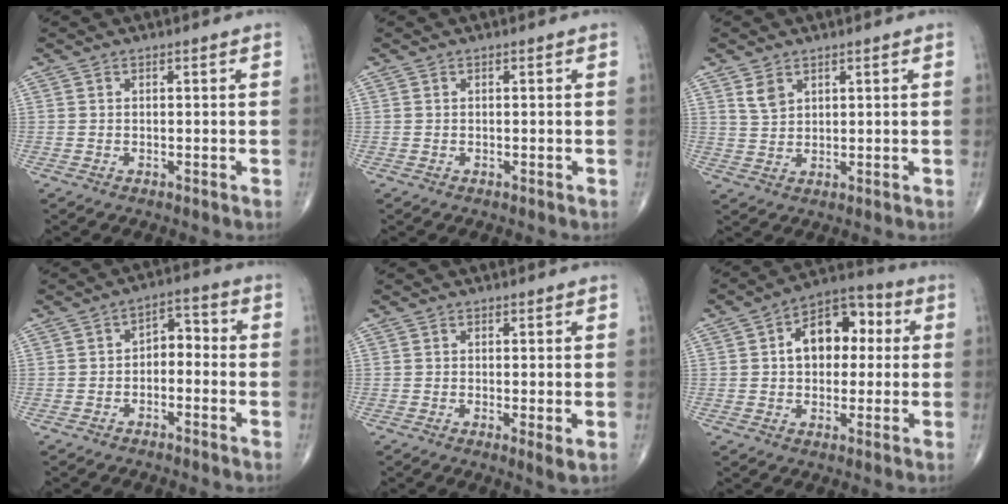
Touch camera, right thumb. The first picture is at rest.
{"total": 0.0}
{"total": 3.2, "force": [2.0, 2.0, 1.6], "torque": [-0.023, -0.010, 0.046]}
{"total": 5.0, "force": [-1.3, 3.2, 3.6], "torque": [-0.036, 0.036, -0.033]}
{"total": 2.3, "force": [-0.2, 0.4, 2.3], "torque": [-0.040, -0.010, -0.006]}
{"total": 12.7, "force": [2.0, 8.3, 9.4], "torque": [-0.105, 0.029, 0.021]}